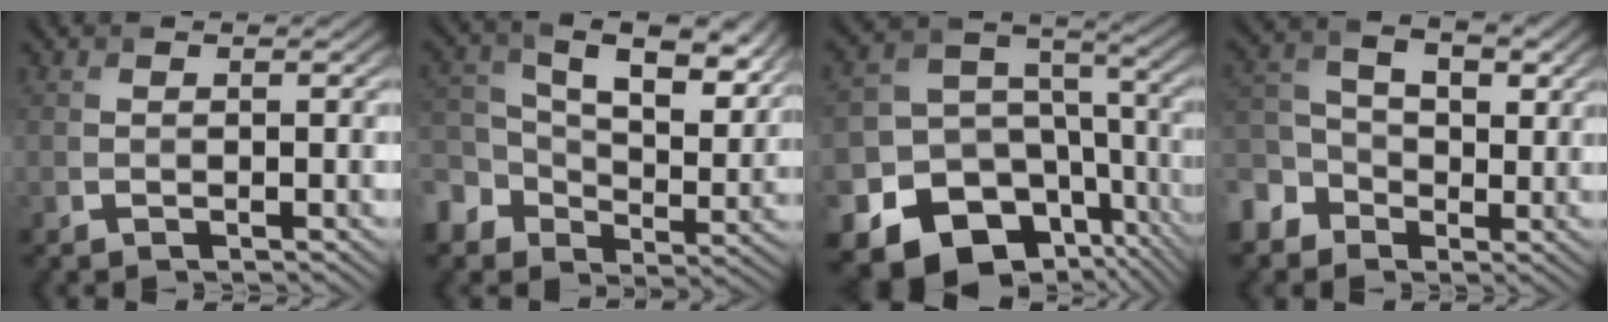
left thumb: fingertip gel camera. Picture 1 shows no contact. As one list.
[{"total": 11.5, "force": [2.0, 8.2, 7.8], "torque": [-0.161, -0.012, 0.034]}, {"total": 18.7, "force": [-9.7, 13.8, 8.0], "torque": [-0.192, -0.052, -0.118]}, {"total": 6.5, "force": [-1.9, 5.2, 3.5], "torque": [-0.082, 0.004, -0.056]}]